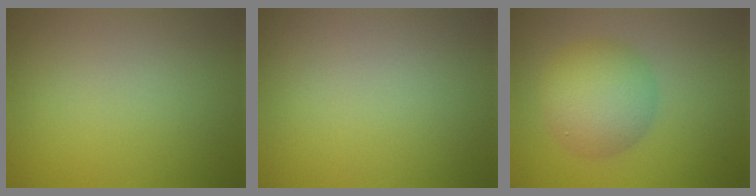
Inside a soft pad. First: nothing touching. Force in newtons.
{"total": 0.0}
{"total": 5.6, "press": 5.6, "slide": 0.0}